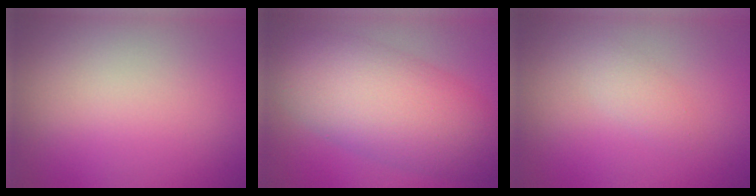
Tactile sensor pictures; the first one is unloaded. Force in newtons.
{"total": 9.4, "press": 9.4, "slide": 0.6}
{"total": 1.4, "press": 1.4, "slide": 0.1}